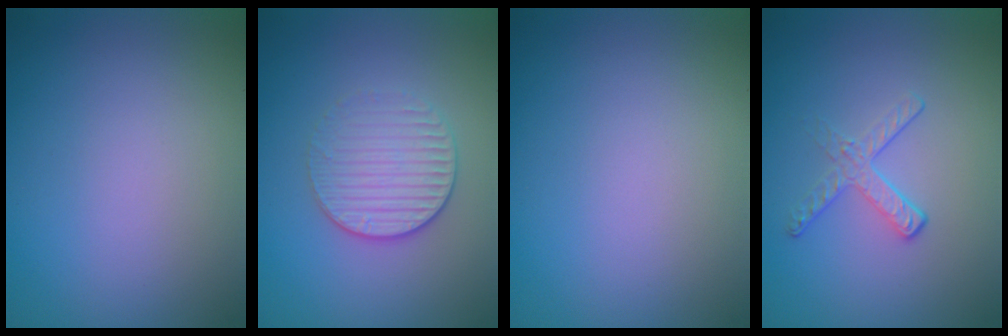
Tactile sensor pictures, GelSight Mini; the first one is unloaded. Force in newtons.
{"total": 3.0, "press": 2.7, "slide": 1.3}
{"total": 0.0}
{"total": 1.9, "press": 1.1, "slide": 1.6}